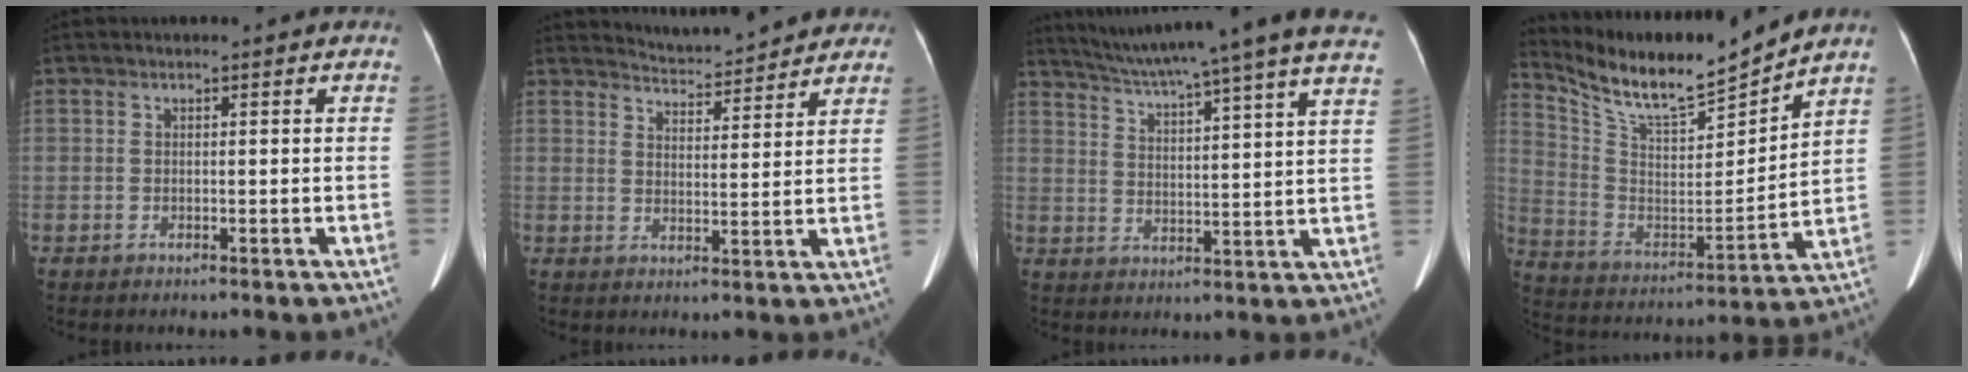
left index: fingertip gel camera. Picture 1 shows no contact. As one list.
[{"total": 9.4, "force": [9.2, 1.5, 1.4], "torque": [-0.021, 0.009, 0.120]}, {"total": 25.7, "force": [22.5, -1.2, 12.4], "torque": [-0.208, -0.036, 0.295]}, {"total": 15.3, "force": [14.1, 0.7, 6.0], "torque": [-0.134, -0.016, 0.256]}]